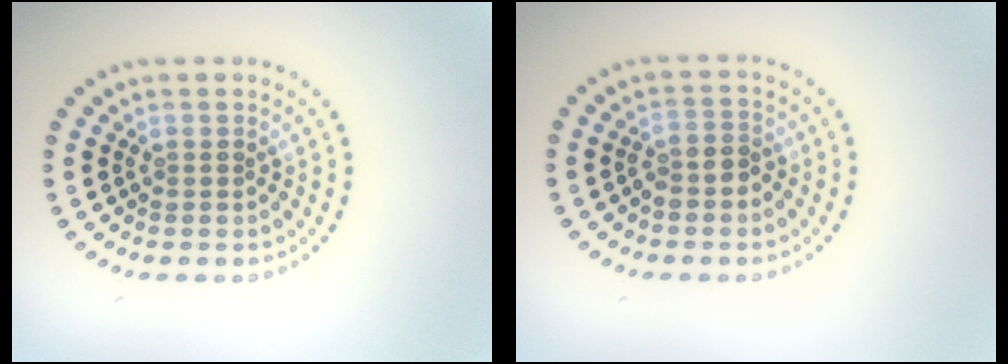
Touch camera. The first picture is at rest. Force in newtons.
{"total": 2.0, "press": 1.7, "slide": 1.1}